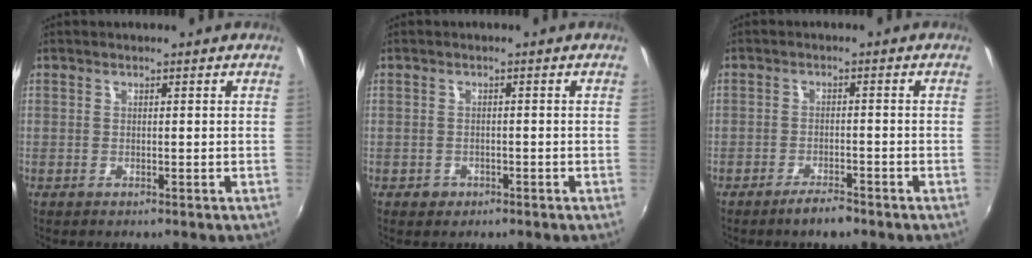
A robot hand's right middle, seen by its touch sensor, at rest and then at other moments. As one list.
[{"total": 1.7, "force": [-0.9, 1.4, 0.5], "torque": [-0.012, 0.000, -0.010]}, {"total": 3.3, "force": [-2.8, 0.8, 1.7], "torque": [-0.046, -0.002, -0.049]}]